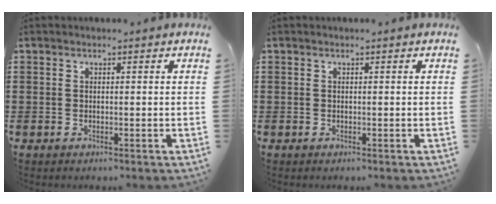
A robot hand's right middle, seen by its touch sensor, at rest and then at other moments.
{"total": 0.0}